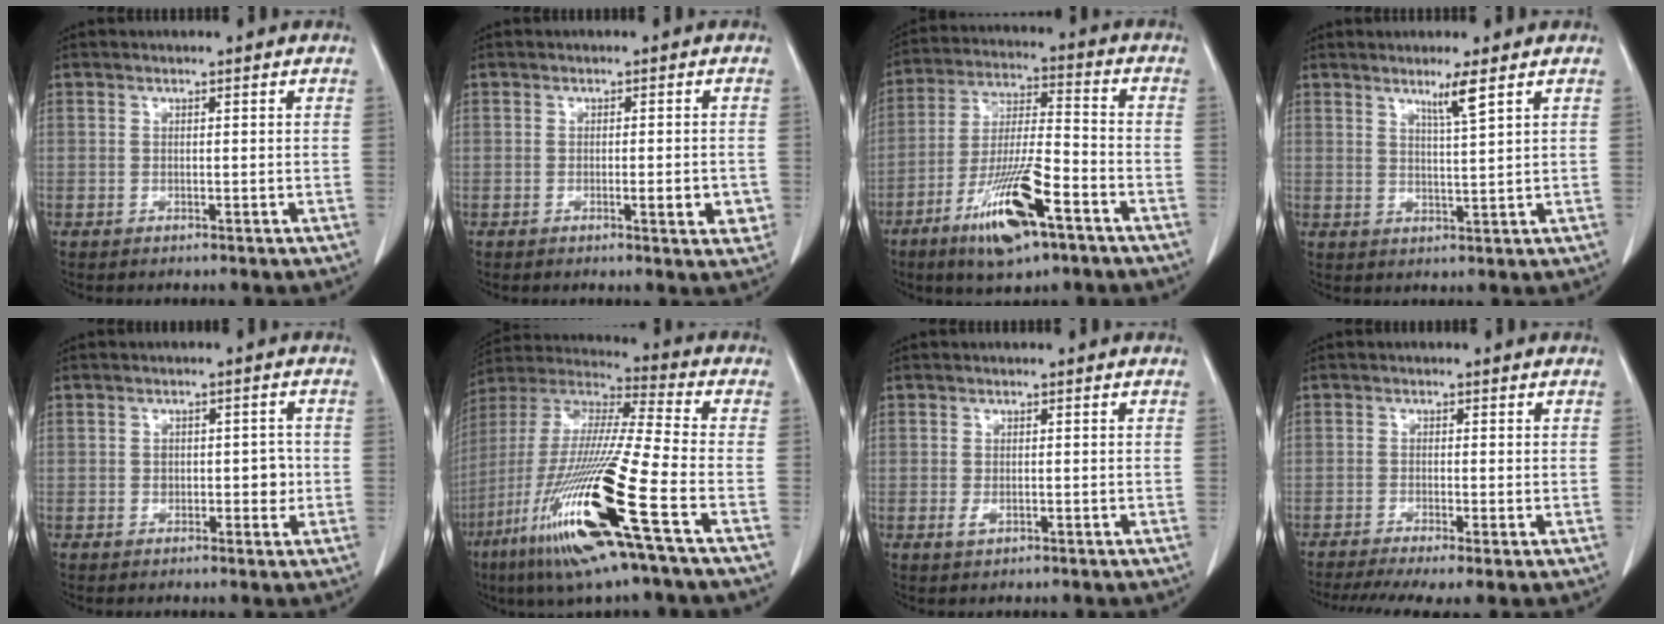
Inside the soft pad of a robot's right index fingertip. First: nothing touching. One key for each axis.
{"total": 4.0, "fx": -1.0, "fy": 0.9, "fz": 3.8, "tx": -0.046, "ty": -0.004, "tz": -0.012}
{"total": 14.2, "fx": -7.7, "fy": 2.7, "fz": 11.7, "tx": -0.225, "ty": -0.014, "tz": -0.133}
{"total": 3.6, "fx": 2.3, "fy": -0.8, "fz": 2.7, "tx": -0.050, "ty": -0.009, "tz": 0.045}
{"total": 3.4, "fx": -0.3, "fy": 2.1, "fz": 2.7, "tx": -0.033, "ty": 0.009, "tz": 0.001}
{"total": 23.2, "fx": -9.7, "fy": 0.3, "fz": 21.1, "tx": -0.440, "ty": -0.053, "tz": -0.191}
{"total": 1.0, "fx": -0.2, "fy": 0.5, "fz": 0.8, "tx": -0.017, "ty": -0.004, "tz": -0.002}
{"total": 7.6, "fx": -5.3, "fy": 1.1, "fz": 5.4, "tx": -0.087, "ty": -0.011, "tz": -0.089}